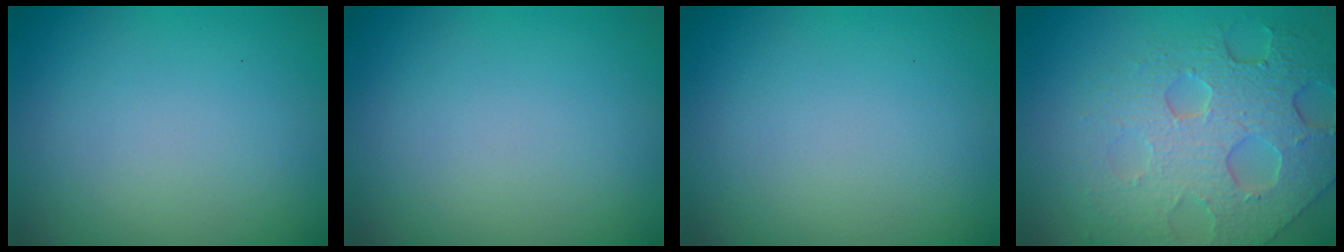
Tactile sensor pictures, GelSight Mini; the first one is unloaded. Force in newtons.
{"total": 0.0}
{"total": 0.0}
{"total": 8.1, "press": 5.6, "slide": 5.9}